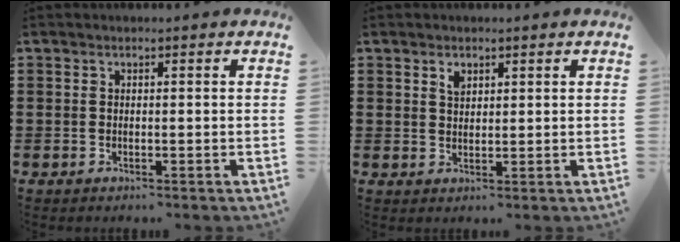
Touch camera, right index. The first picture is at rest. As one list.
[{"total": 1.8, "force": [1.2, 1.0, 0.9], "torque": [-0.020, 0.003, 0.023]}]